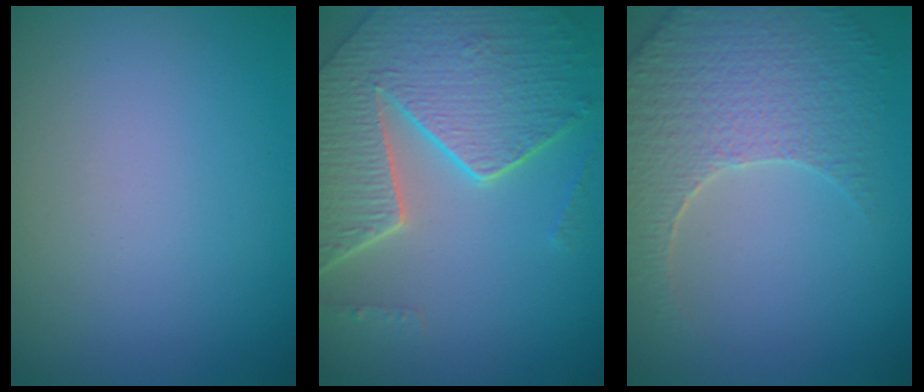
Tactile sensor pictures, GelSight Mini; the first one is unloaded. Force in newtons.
{"total": 8.2, "press": 5.9, "slide": 5.7}
{"total": 5.0, "press": 4.6, "slide": 1.9}